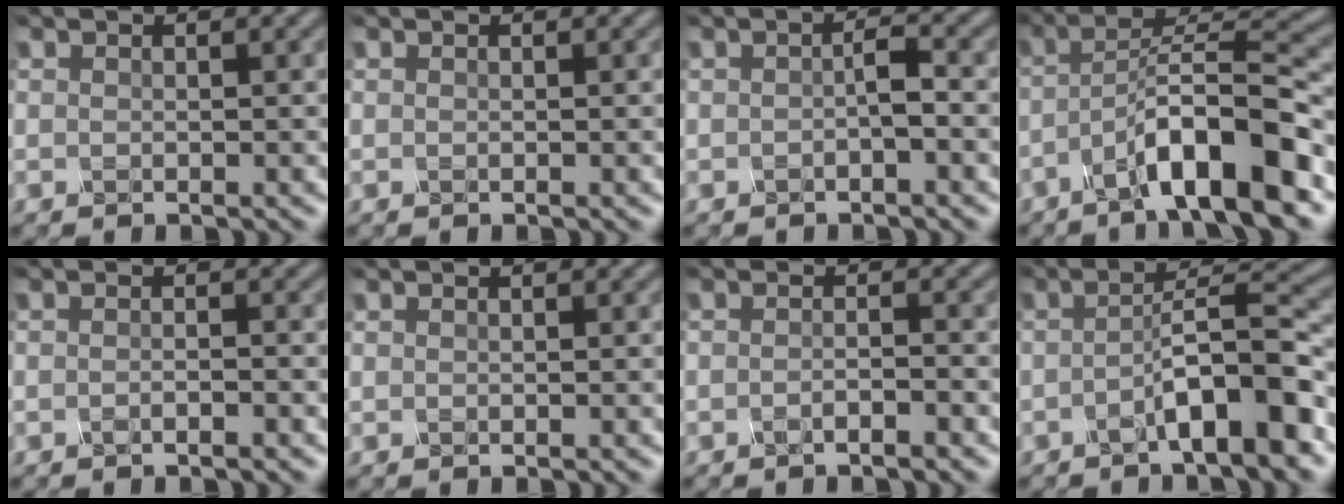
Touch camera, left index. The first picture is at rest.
{"total": 0.0}
{"total": 1.5, "force": [-0.5, 0.3, 1.4], "torque": [-0.028, 0.005, -0.010]}
{"total": 9.4, "force": [-5.2, 1.8, 7.7], "torque": [-0.119, 0.023, -0.090]}
{"total": 1.3, "force": [-0.7, 0.4, 1.0], "torque": [-0.010, -0.005, -0.019]}
{"total": 0.0}
{"total": 1.6, "force": [-1.0, 0.4, 1.2], "torque": [-0.016, -0.002, -0.023]}
{"total": 6.5, "force": [-2.8, 1.1, 5.8], "torque": [-0.085, 0.022, -0.056]}